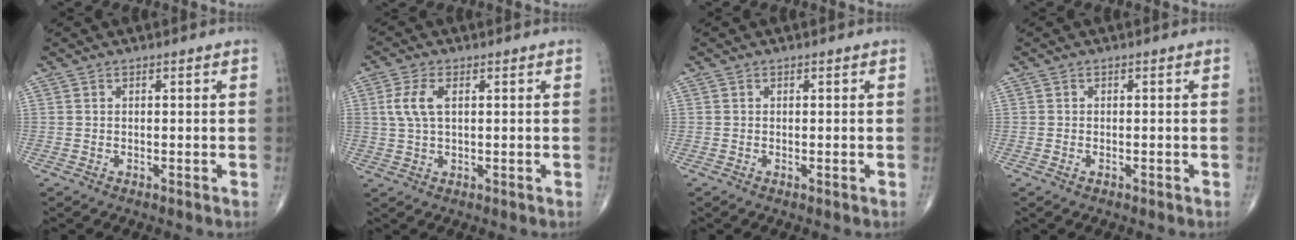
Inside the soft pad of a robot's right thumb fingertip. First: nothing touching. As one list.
[{"total": 5.4, "force": [1.3, 2.7, 4.5], "torque": [-0.109, 0.006, 0.025]}, {"total": 0.0}, {"total": 0.6, "force": [-0.3, 0.4, 0.4], "torque": [-0.009, 0.003, -0.003]}]